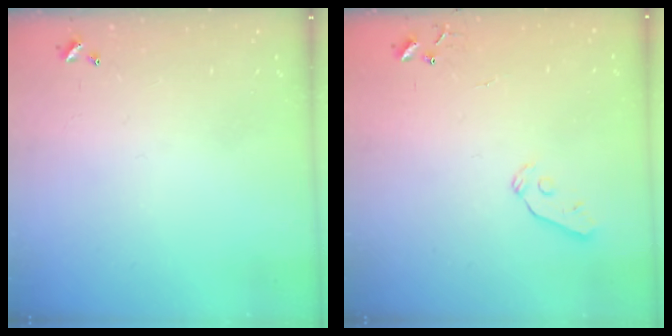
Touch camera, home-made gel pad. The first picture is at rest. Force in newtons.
{"total": 5.9, "press": 5.8, "slide": 0.7}